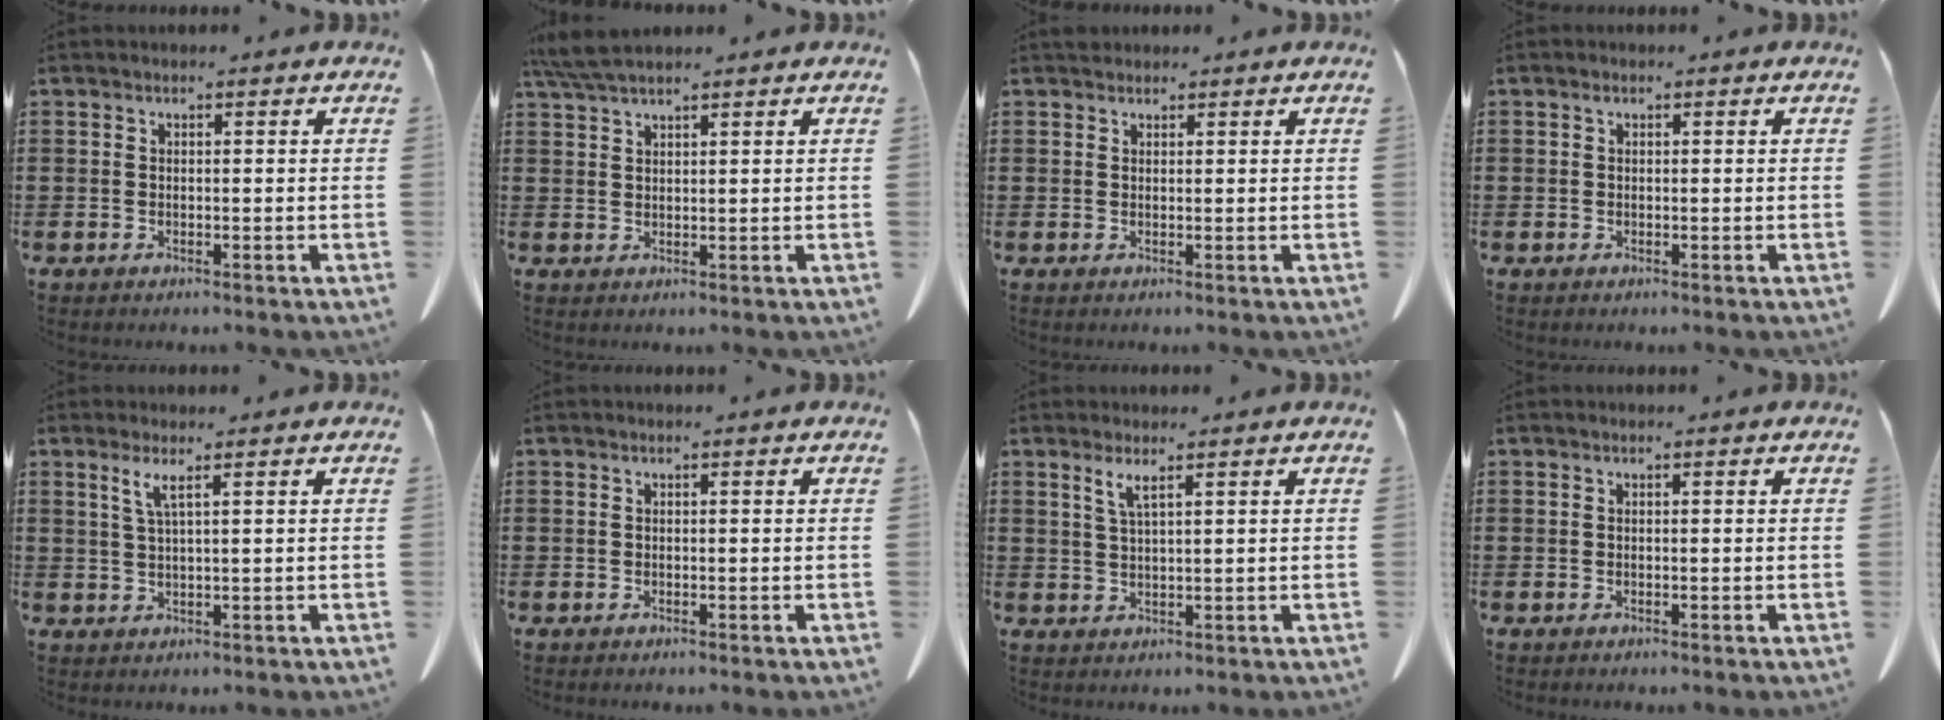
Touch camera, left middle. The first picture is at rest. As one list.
[{"total": 4.0, "force": [3.3, 0.5, 2.2], "torque": [-0.053, -0.005, 0.065]}, {"total": 1.1, "force": [1.0, 0.5, 0.1], "torque": [0.003, -0.002, 0.019]}, {"total": 0.6, "force": [0.2, 0.6, 0.3], "torque": [-0.008, 0.003, 0.004]}, {"total": 2.7, "force": [1.4, -0.2, 2.2], "torque": [-0.050, -0.005, 0.025]}, {"total": 0.0}, {"total": 2.7, "force": [1.7, 0.1, 2.1], "torque": [-0.046, -0.002, 0.030]}, {"total": 0.0}]